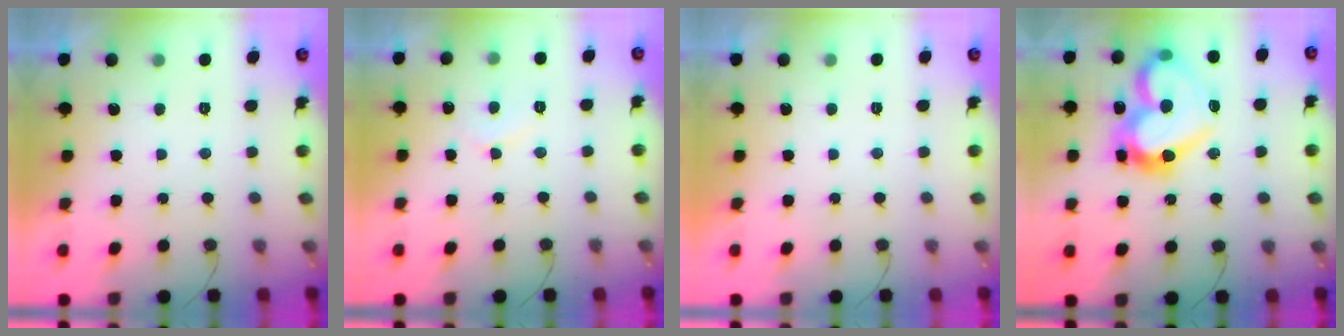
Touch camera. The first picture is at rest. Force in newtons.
{"total": 5.0, "press": 4.9, "slide": 0.5}
{"total": 1.6, "press": 1.6, "slide": 0.0}
{"total": 21.2, "press": 21.1, "slide": 2.6}